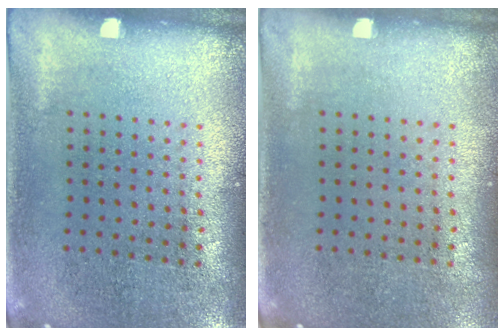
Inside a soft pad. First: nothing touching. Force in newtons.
{"total": 0.0}